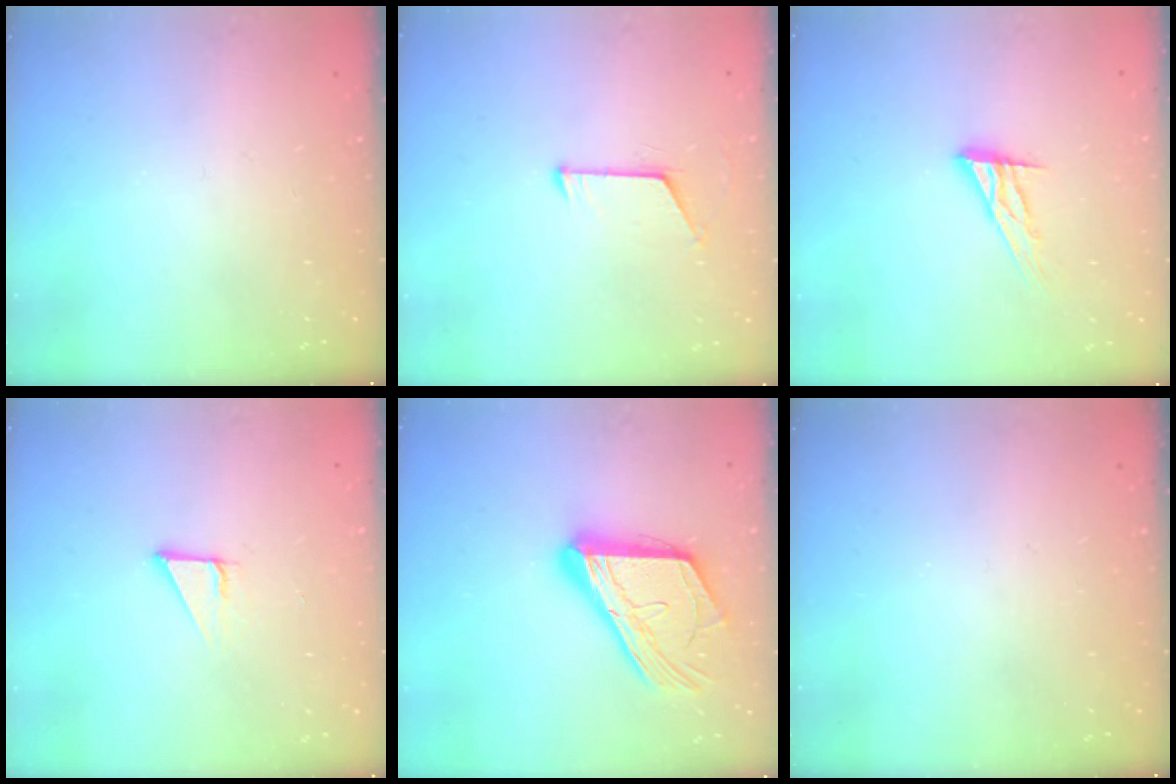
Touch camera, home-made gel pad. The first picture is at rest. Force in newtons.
{"total": 6.4, "press": 6.4, "slide": 0.6}
{"total": 11.1, "press": 11.1, "slide": 0.9}
{"total": 2.8, "press": 2.8, "slide": 0.1}
{"total": 19.1, "press": 19.0, "slide": 1.9}
{"total": 0.0}